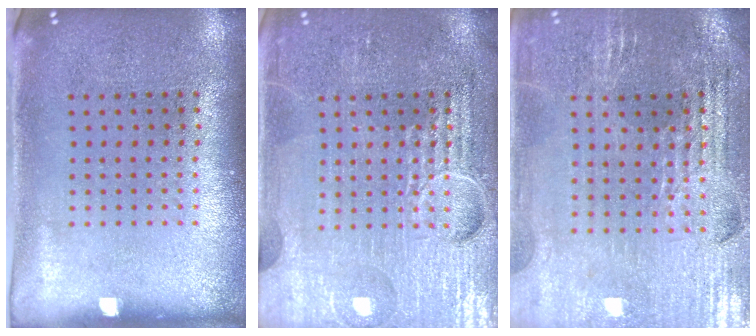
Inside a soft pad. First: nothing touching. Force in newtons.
{"total": 7.2, "press": 7.2, "slide": 0.9}
{"total": 2.9, "press": 2.8, "slide": 0.5}